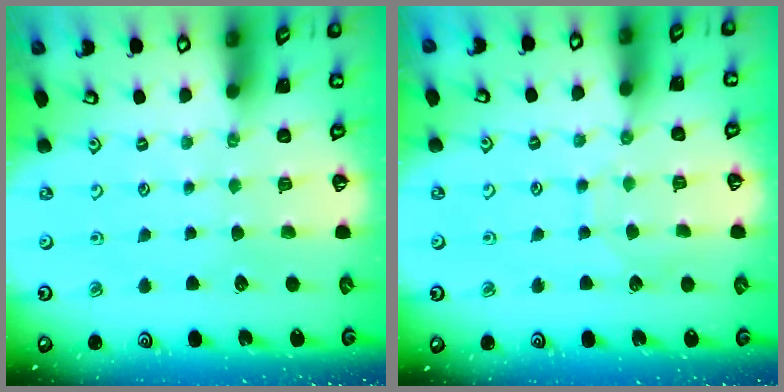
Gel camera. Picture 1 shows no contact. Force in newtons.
{"total": 6.2, "press": 6.2, "slide": 0.5}